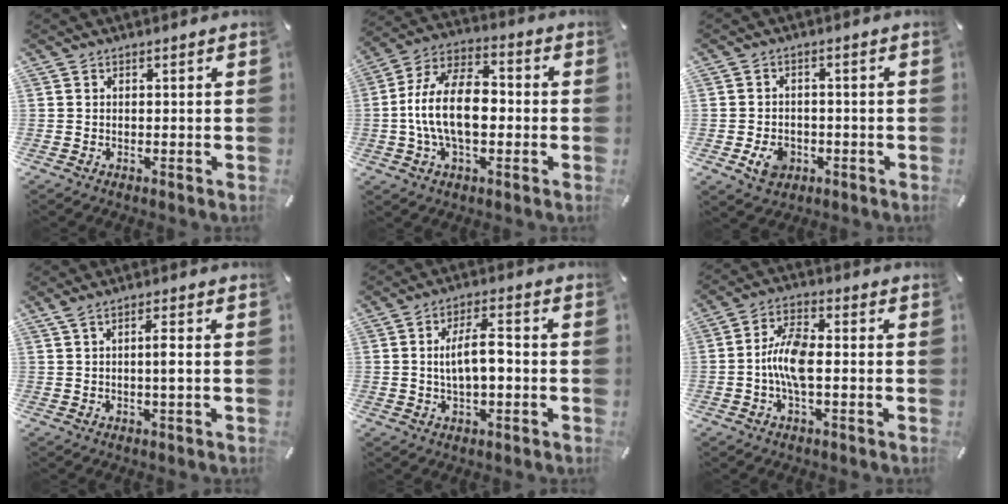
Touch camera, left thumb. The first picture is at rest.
{"total": 14.7, "force": [-2.3, 8.4, 11.9], "torque": [-0.250, 0.012, -0.043]}
{"total": 5.5, "force": [-2.0, 4.5, 2.5], "torque": [-0.052, 0.004, -0.038]}
{"total": 3.8, "force": [0.2, 0.1, 3.8], "torque": [-0.072, -0.005, 0.000]}
{"total": 7.8, "force": [-0.3, 3.5, 7.0], "torque": [-0.125, 0.011, -0.007]}
{"total": 8.7, "force": [-1.3, 3.7, 7.7], "torque": [-0.158, 0.004, -0.024]}